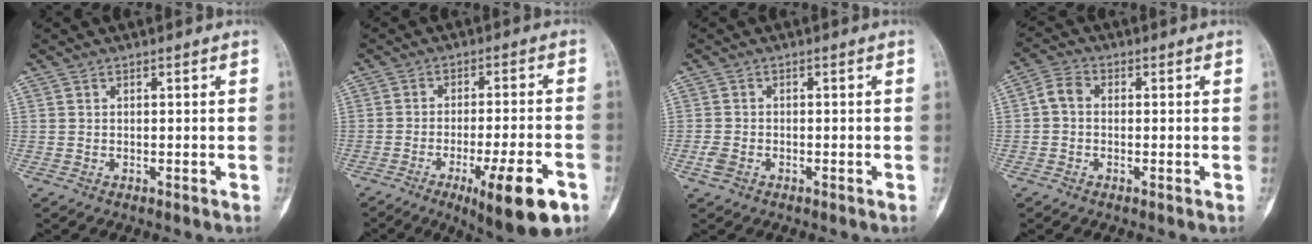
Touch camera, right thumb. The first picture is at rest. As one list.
[{"total": 13.9, "force": [-6.6, 3.0, 11.8], "torque": [-0.172, 0.015, -0.089]}, {"total": 2.3, "force": [-1.1, 1.5, 1.4], "torque": [-0.038, 0.005, -0.020]}, {"total": 3.6, "force": [-0.2, 2.7, 2.4], "torque": [-0.041, 0.011, -0.016]}]